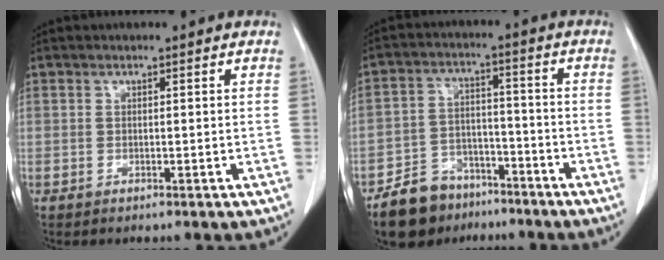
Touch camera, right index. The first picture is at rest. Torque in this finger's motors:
{"motor_torque": [-0.31, -0.04, -0.48, -0.19]}